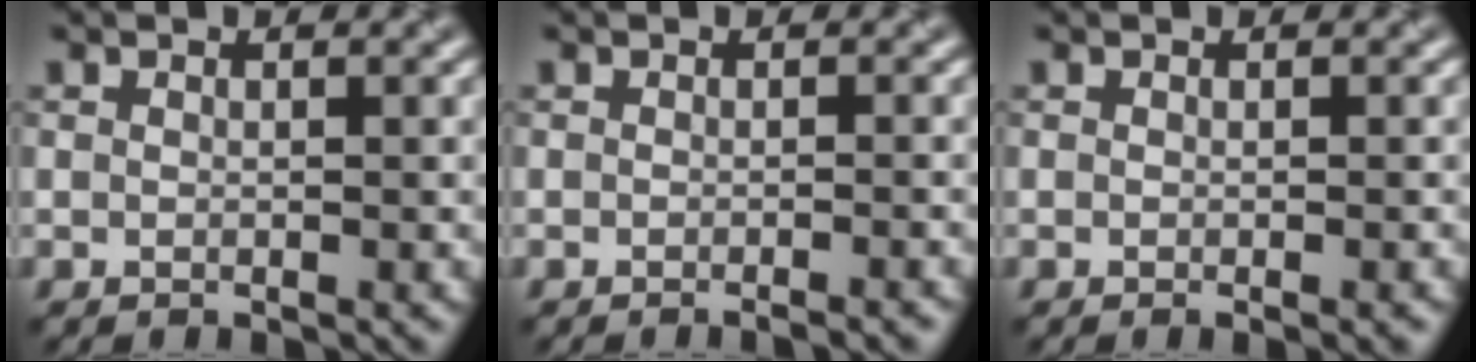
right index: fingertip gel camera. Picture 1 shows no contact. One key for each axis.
{"total": 1.2, "fx": -1.0, "fy": 0.1, "fz": 0.6, "tx": -0.001, "ty": -0.002, "tz": -0.019}
{"total": 0.9, "fx": -0.4, "fy": 0.1, "fz": 0.7, "tx": -0.010, "ty": -0.003, "tz": -0.007}